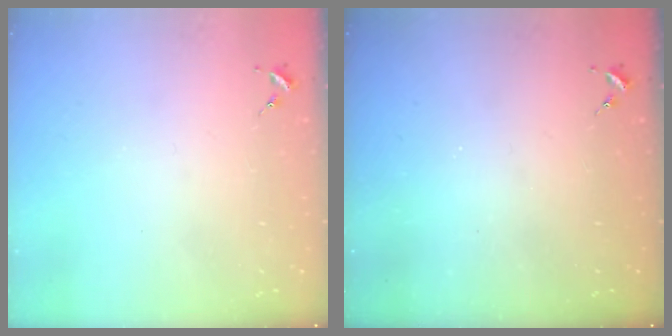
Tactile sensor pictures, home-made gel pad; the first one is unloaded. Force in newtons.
{"total": 0.0}